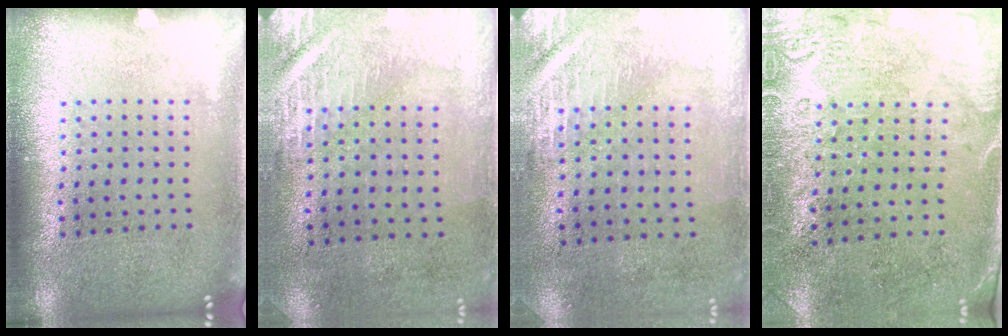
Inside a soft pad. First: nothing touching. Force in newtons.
{"total": 2.9, "press": 2.5, "slide": 1.5}
{"total": 2.9, "press": 2.5, "slide": 1.5}
{"total": 2.7, "press": 2.4, "slide": 1.2}